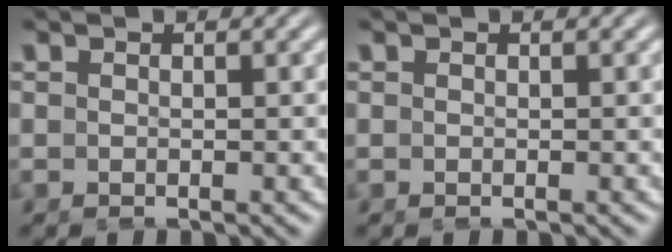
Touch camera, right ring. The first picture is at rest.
{"total": 0.0}